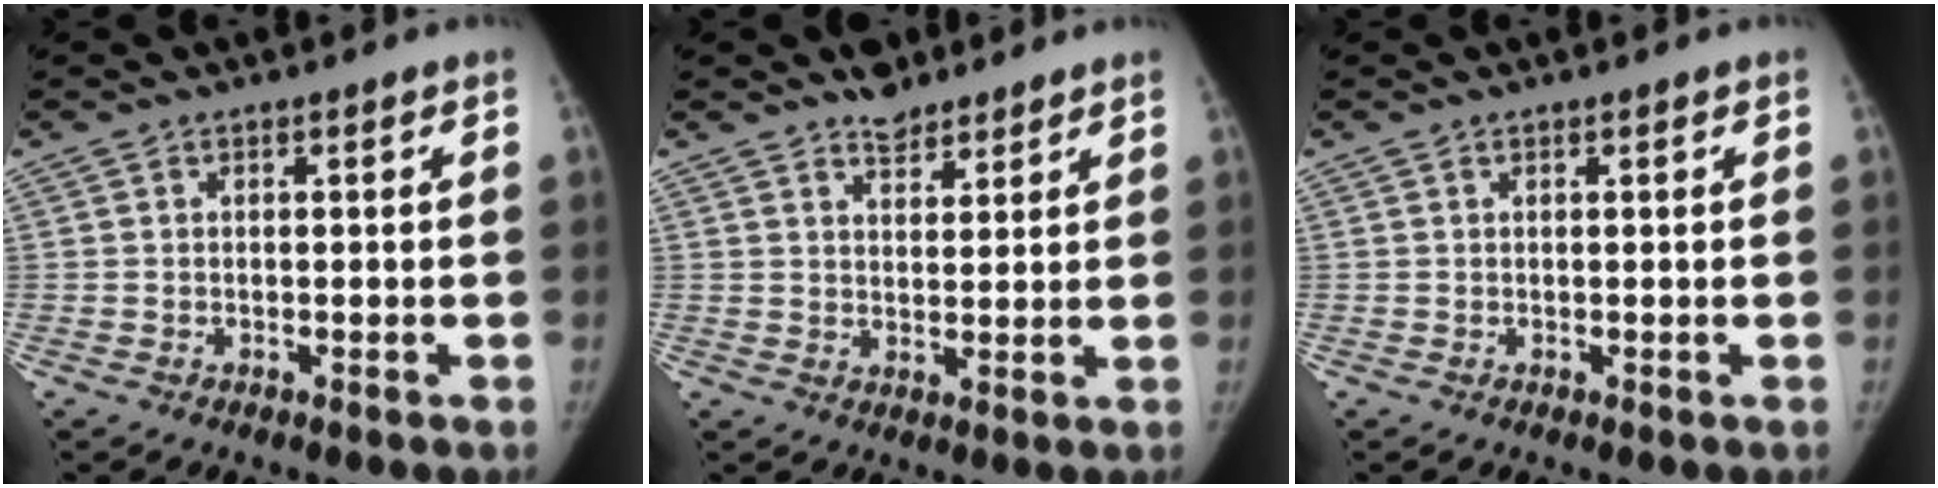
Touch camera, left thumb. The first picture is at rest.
{"total": 4.9, "force": [4.1, 2.3, 1.4], "torque": [-0.002, -0.030, 0.070]}
{"total": 0.6, "force": [0.4, 0.1, 0.3], "torque": [-0.005, -0.001, 0.007]}